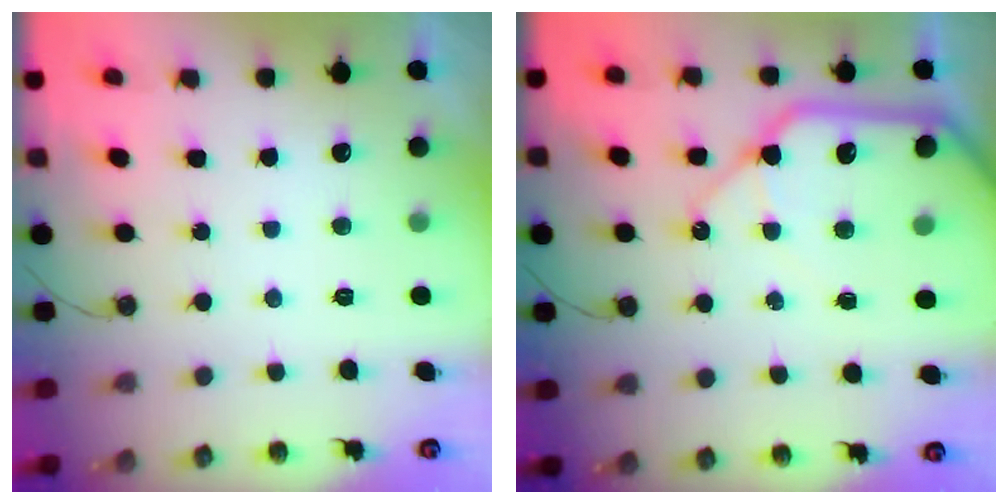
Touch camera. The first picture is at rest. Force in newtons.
{"total": 16.7, "press": 16.5, "slide": 2.8}